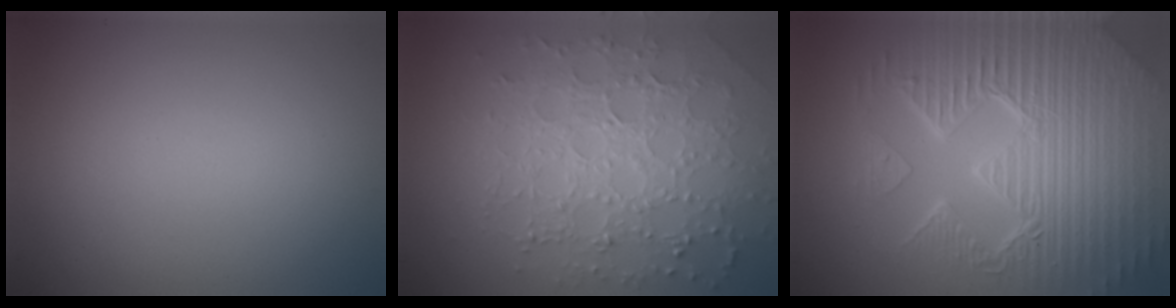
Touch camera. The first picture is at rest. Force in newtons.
{"total": 7.7, "press": 5.4, "slide": 5.4}
{"total": 11.0, "press": 7.1, "slide": 8.4}